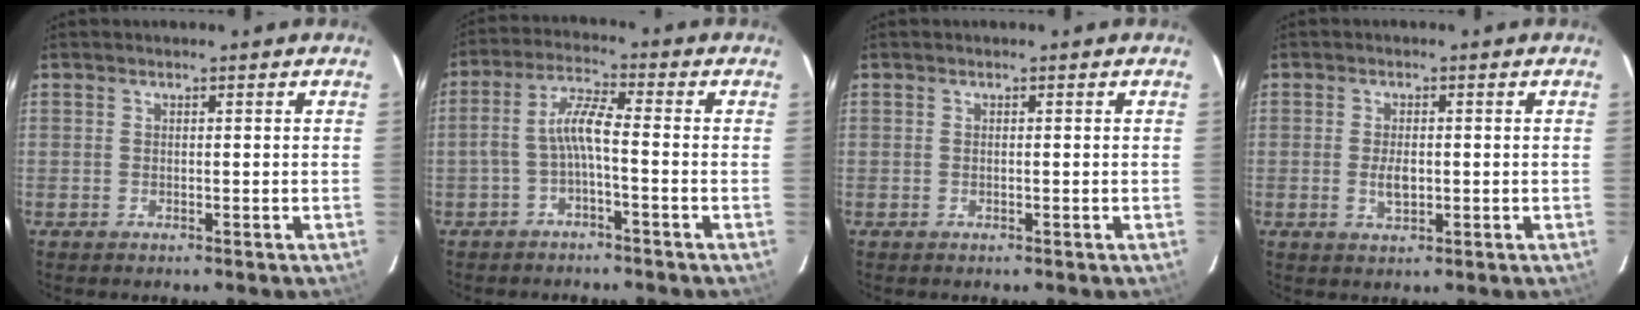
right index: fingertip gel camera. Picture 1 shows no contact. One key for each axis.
{"total": 5.3, "fx": -2.1, "fy": 0.6, "fz": 4.8, "tx": -0.113, "ty": 0.015, "tz": -0.037}
{"total": 0.0}
{"total": 3.3, "fx": -0.4, "fy": 1.7, "fz": 2.8, "tx": -0.051, "ty": -0.003, "tz": -0.005}